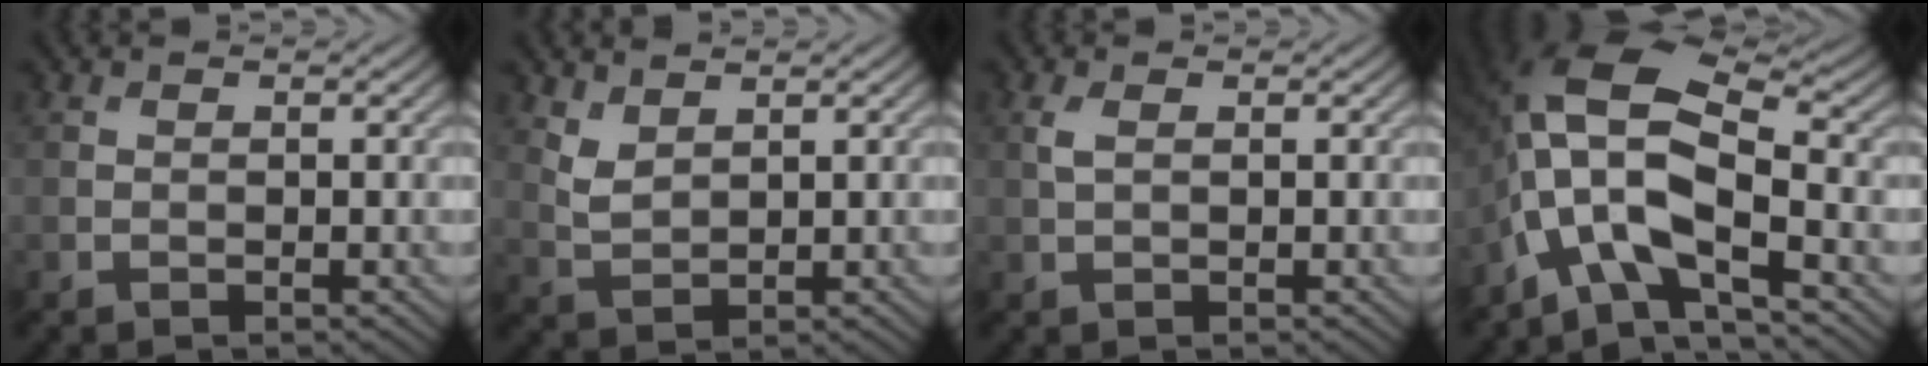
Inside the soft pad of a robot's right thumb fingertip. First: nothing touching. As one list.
[{"total": 2.8, "force": [2.1, 1.2, 1.5], "torque": [-0.041, -0.003, 0.051]}, {"total": 1.4, "force": [0.5, 0.6, 1.2], "torque": [-0.035, 0.003, 0.009]}, {"total": 13.8, "force": [-3.8, 5.8, 11.9], "torque": [-0.244, -0.002, -0.080]}]